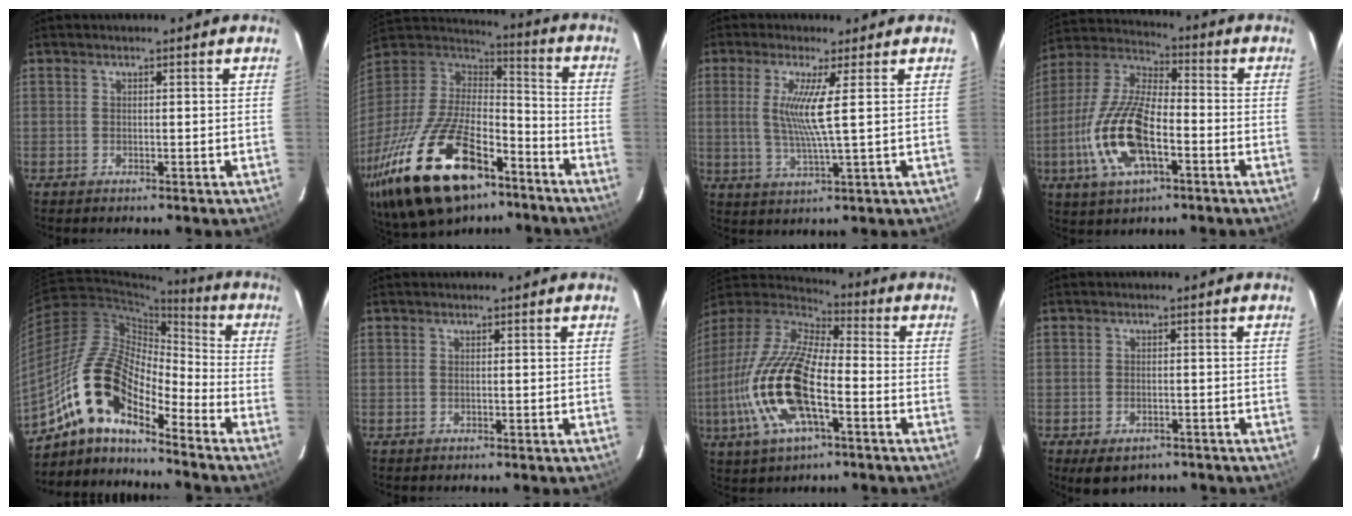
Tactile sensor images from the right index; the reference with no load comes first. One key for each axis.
{"total": 33.4, "fx": -19.8, "fy": 15.1, "fz": 22.2, "tx": -0.458, "ty": -0.044, "tz": -0.318}
{"total": 6.8, "fx": 1.3, "fy": -0.8, "fz": 6.7, "tx": -0.132, "ty": -0.011, "tz": 0.024}
{"total": 16.6, "fx": -5.4, "fy": 6.8, "fz": 14.1, "tx": -0.304, "ty": -0.005, "tz": -0.104}
{"total": 14.6, "fx": -10.2, "fy": 4.8, "fz": 9.2, "tx": -0.169, "ty": 0.013, "tz": -0.211}
{"total": 0.0}
{"total": 21.3, "fx": -6.7, "fy": 7.8, "fz": 18.7, "tx": -0.388, "ty": -0.027, "tz": -0.136}
{"total": 5.1, "fx": -3.3, "fy": 2.9, "fz": 2.6, "tx": -0.050, "ty": -0.012, "tz": -0.041}